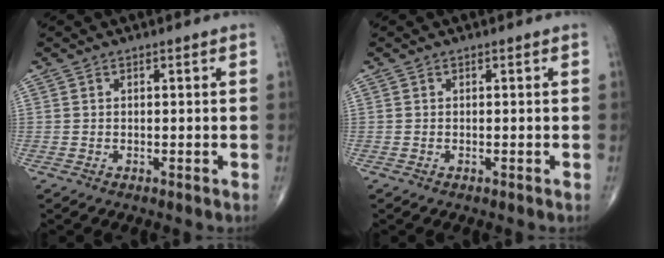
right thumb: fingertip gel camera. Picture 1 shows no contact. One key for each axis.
{"total": 0.0}